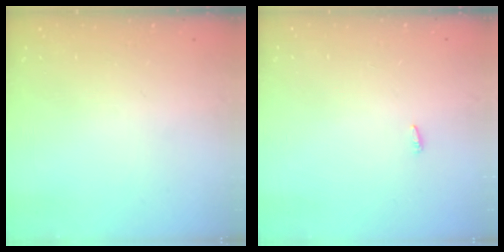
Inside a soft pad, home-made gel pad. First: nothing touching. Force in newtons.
{"total": 1.8, "press": 1.7, "slide": 0.6}